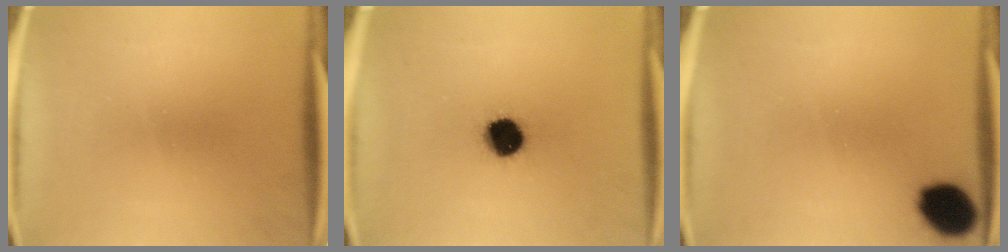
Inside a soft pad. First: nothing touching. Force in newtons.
{"total": 10.0}
{"total": 9.7}